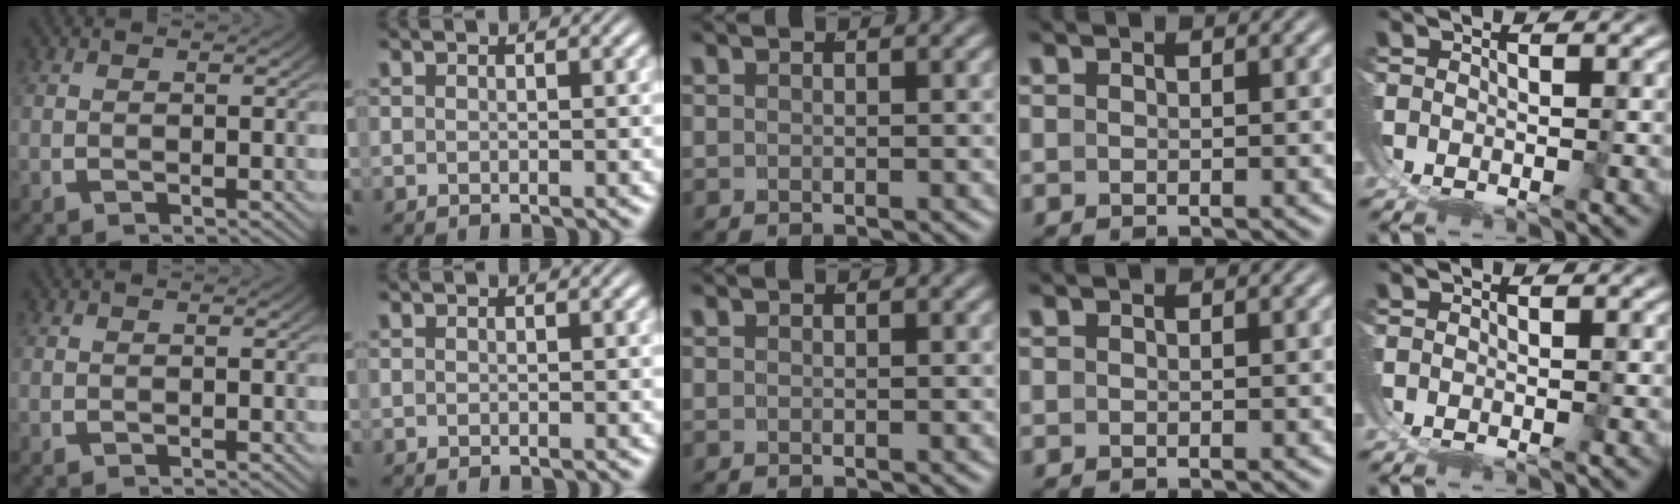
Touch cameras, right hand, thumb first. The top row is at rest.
{}